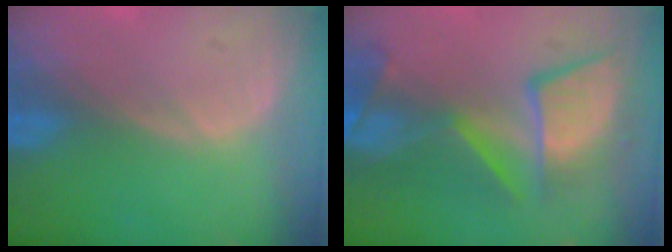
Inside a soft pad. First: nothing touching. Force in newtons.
{"total": 10.8, "press": 10.2, "slide": 3.5}